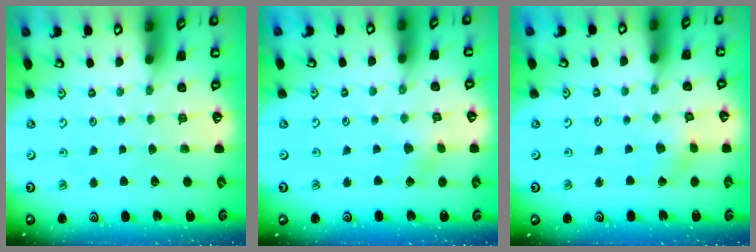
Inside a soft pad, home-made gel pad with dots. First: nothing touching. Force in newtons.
{"total": 2.6, "press": 2.6, "slide": 0.4}
{"total": 2.5, "press": 2.5, "slide": 0.3}